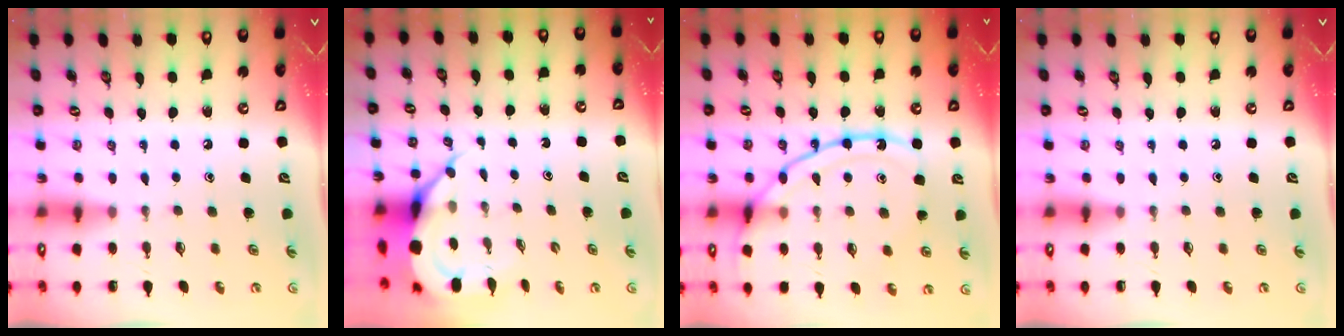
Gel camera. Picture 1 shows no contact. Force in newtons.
{"total": 7.2, "press": 7.1, "slide": 0.9}
{"total": 15.1, "press": 15.0, "slide": 1.4}
{"total": 0.0}